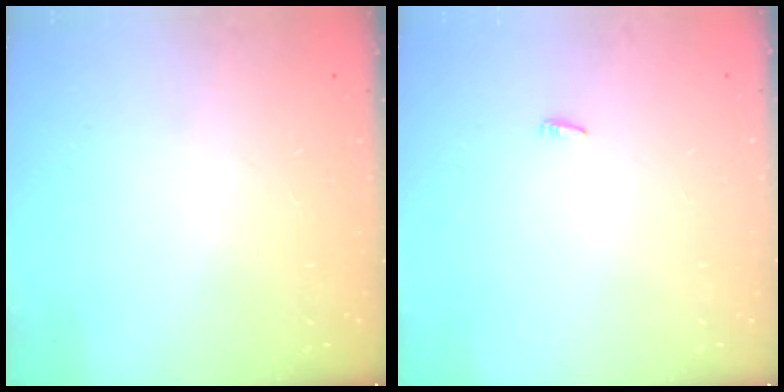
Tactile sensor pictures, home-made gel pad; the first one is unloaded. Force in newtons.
{"total": 1.8, "press": 1.7, "slide": 0.6}